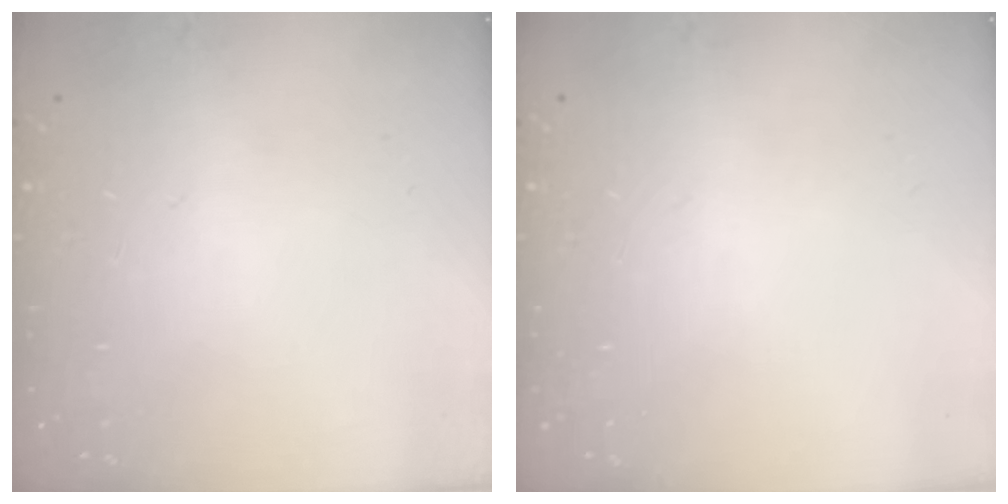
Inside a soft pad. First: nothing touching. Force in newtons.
{"total": 0.0}